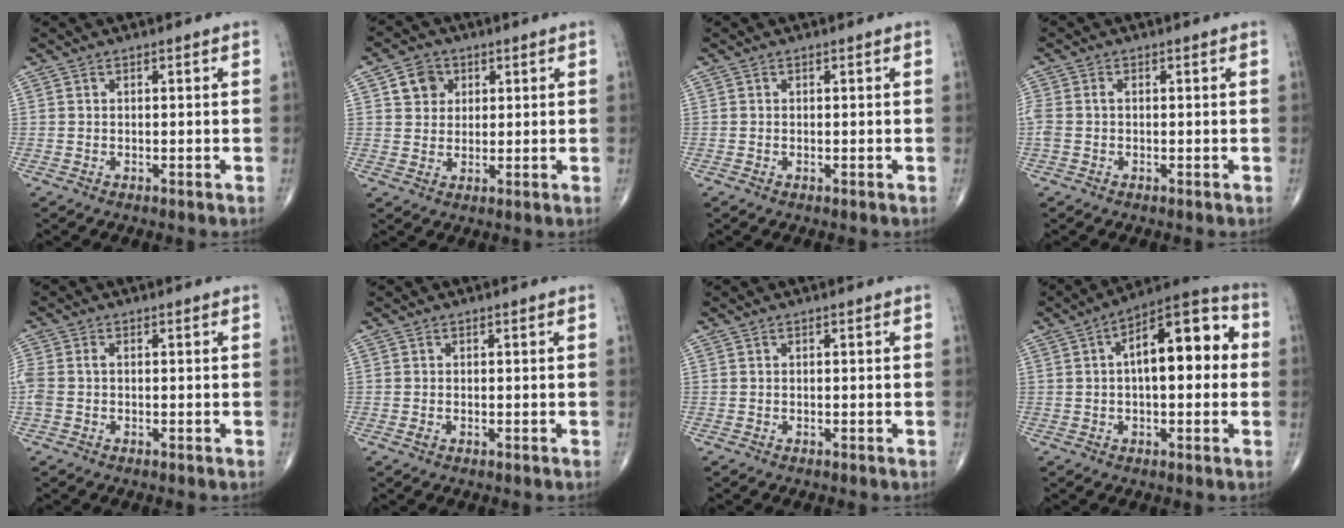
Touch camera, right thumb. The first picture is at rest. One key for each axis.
{"total": 5.3, "fx": 2.0, "fy": 4.5, "fz": 1.9, "tx": -0.007, "ty": -0.005, "tz": 0.032}
{"total": 0.0}
{"total": 2.5, "fx": -0.2, "fy": 1.6, "fz": 1.9, "tx": -0.061, "ty": 0.008, "tz": -0.005}
{"total": 3.4, "fx": -0.2, "fy": 2.3, "fz": 2.6, "tx": -0.080, "ty": 0.011, "tz": -0.005}
{"total": 0.7, "fx": -0.2, "fy": 0.5, "fz": 0.5, "tx": -0.013, "ty": 0.001, "tz": -0.003}
{"total": 0.0}
{"total": 15.3, "fx": 2.0, "fy": 6.7, "fz": 13.5, "tx": -0.180, "ty": 0.038, "tz": 0.022}